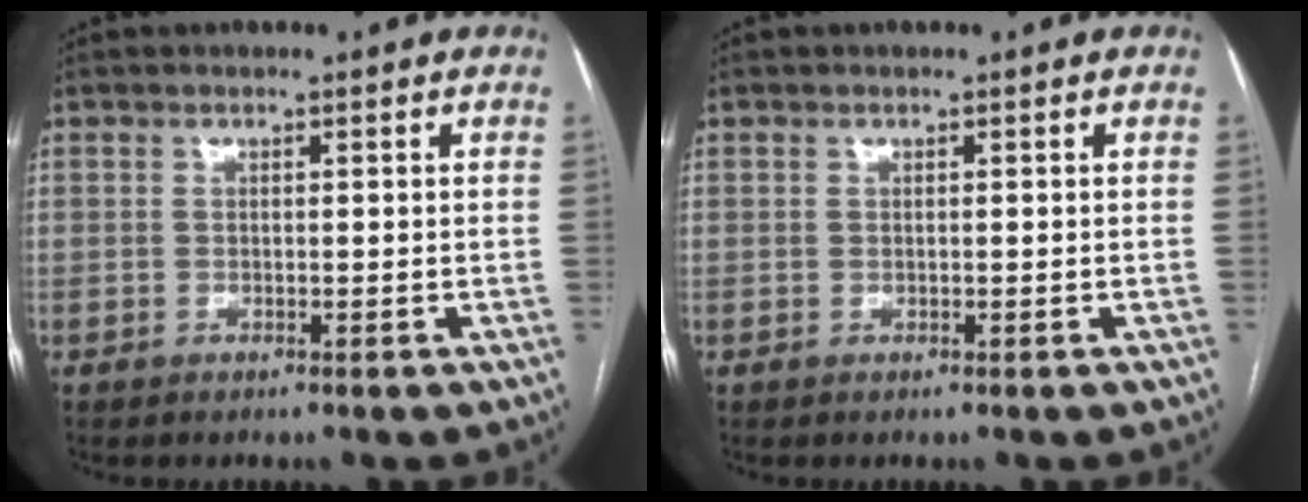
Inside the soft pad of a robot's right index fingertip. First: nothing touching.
{"total": 0.0}